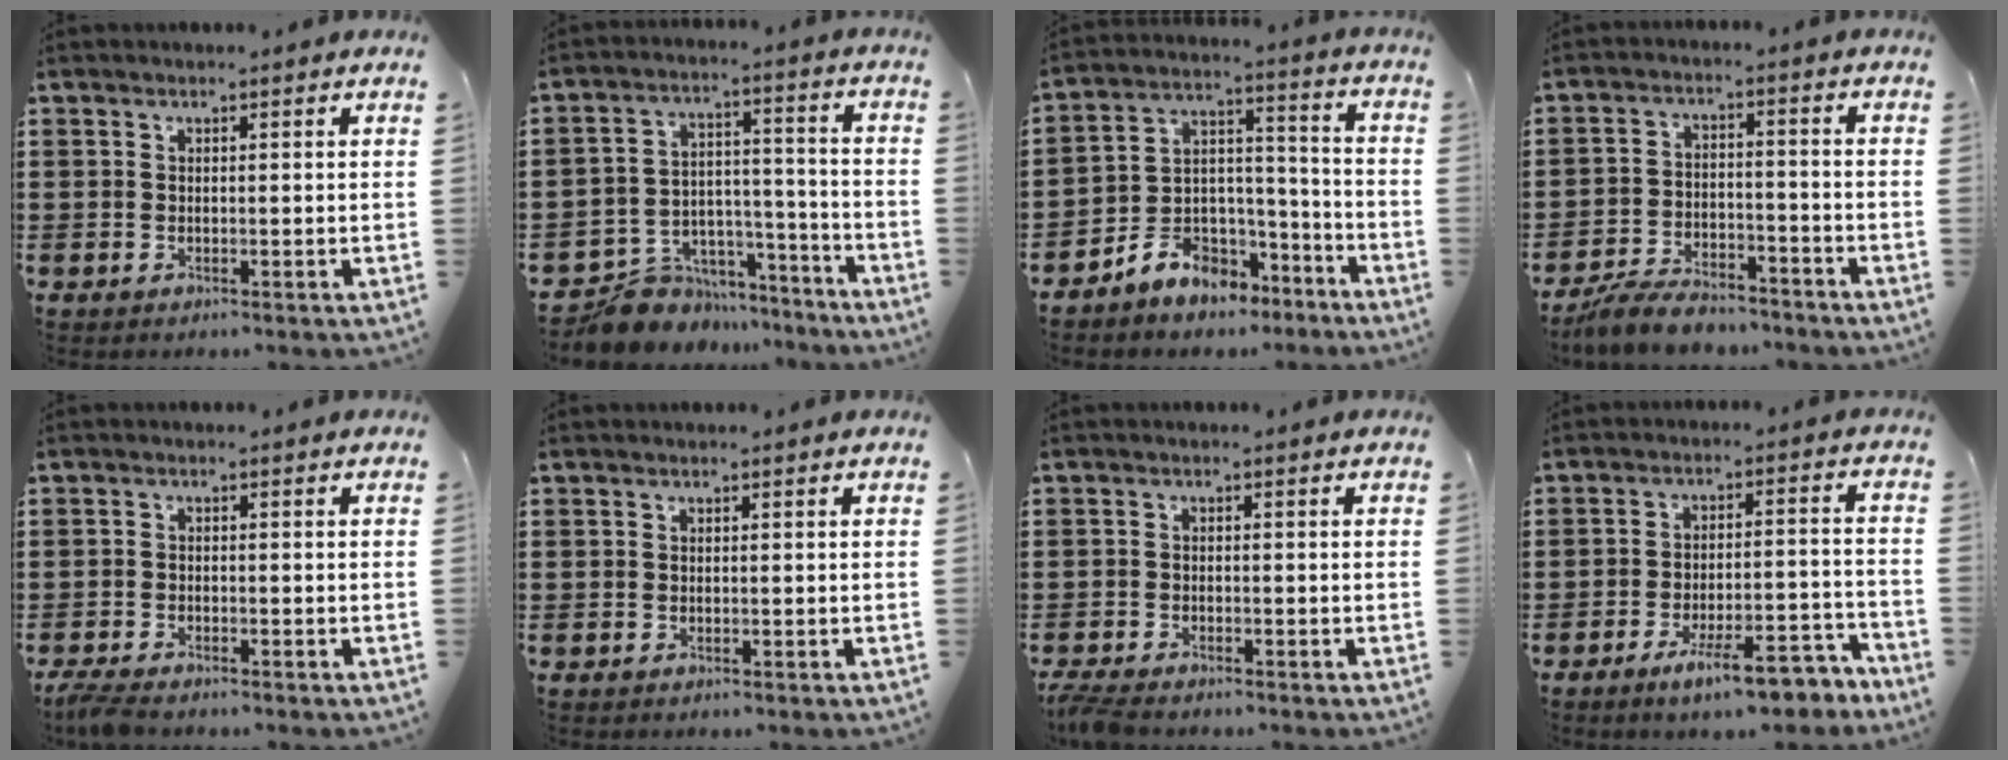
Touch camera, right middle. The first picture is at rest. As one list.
[{"total": 6.9, "force": [-6.3, 2.7, 0.1], "torque": [-0.006, 0.015, -0.122]}, {"total": 5.7, "force": [-4.8, 3.1, -0.2], "torque": [-0.007, 0.015, -0.095]}, {"total": 6.3, "force": [-5.9, 1.2, 1.8], "torque": [-0.039, 0.008, -0.114]}, {"total": 2.5, "force": [-2.3, 0.3, 0.8], "torque": [-0.035, -0.006, -0.054]}, {"total": 0.0}, {"total": 2.3, "force": [-2.2, 0.3, 0.6], "torque": [-0.026, -0.003, -0.049]}, {"total": 9.6, "force": [-7.0, 1.7, 6.3], "torque": [-0.096, 0.009, -0.123]}]